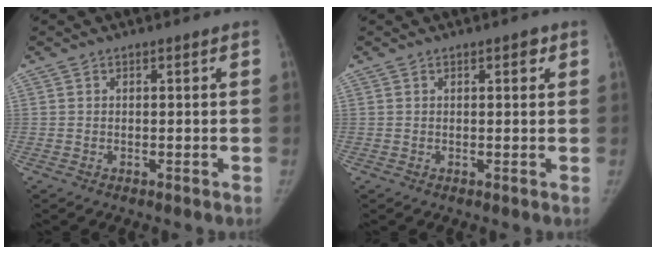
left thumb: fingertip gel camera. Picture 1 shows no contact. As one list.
[{"total": 1.6, "force": [0.8, 0.7, 1.2], "torque": [-0.010, -0.001, 0.008]}]